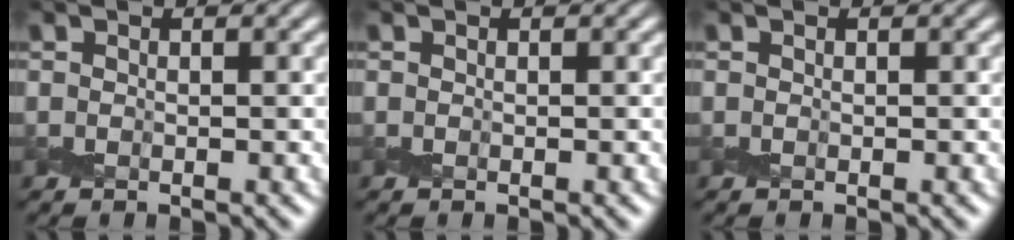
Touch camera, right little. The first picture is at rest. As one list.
[{"total": 0.0}, {"total": 0.0}]